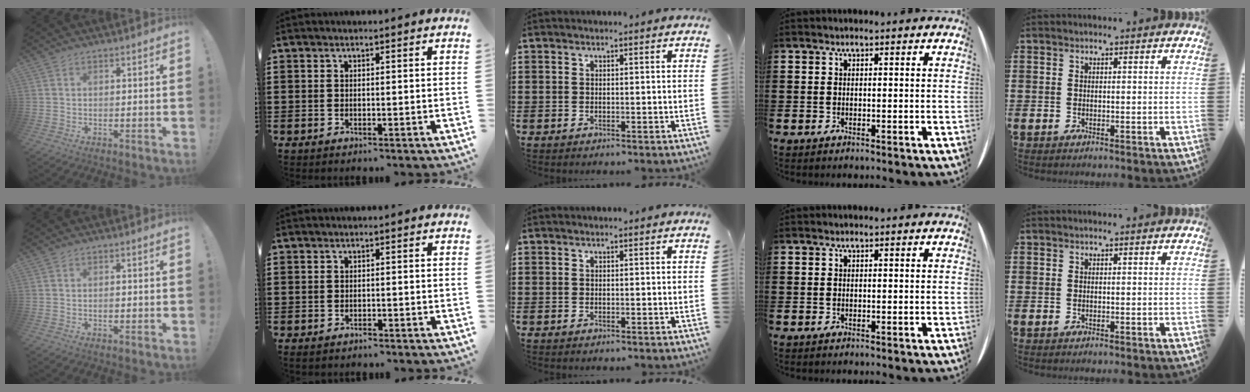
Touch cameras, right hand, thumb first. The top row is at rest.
{"thumb": {"total": 0.8, "force": [-0.5, 0.5, 0.4], "torque": [-0.003, 0.001, -0.010]}, "index": {"total": 0.9, "force": [-0.8, 0.3, 0.1], "torque": [-0.004, 0.000, -0.018]}}